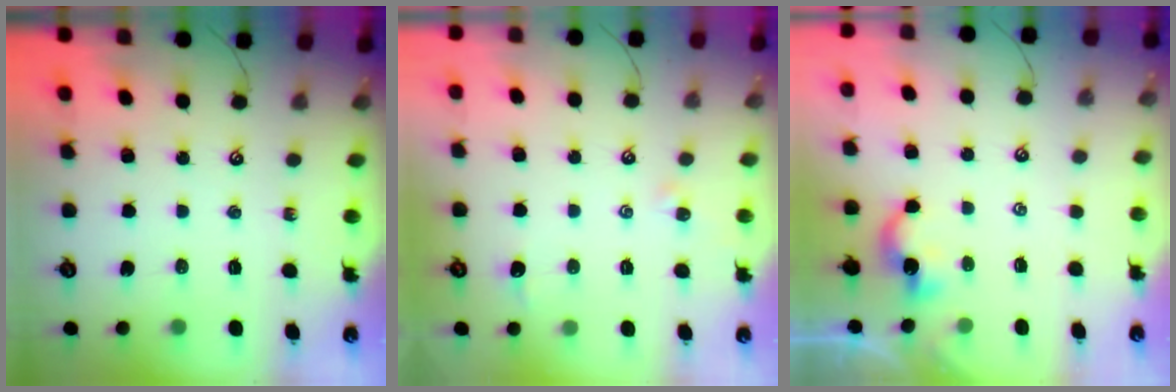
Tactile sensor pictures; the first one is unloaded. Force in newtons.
{"total": 0.8, "press": 0.5, "slide": 0.5}
{"total": 2.1, "press": 2.1, "slide": 0.3}